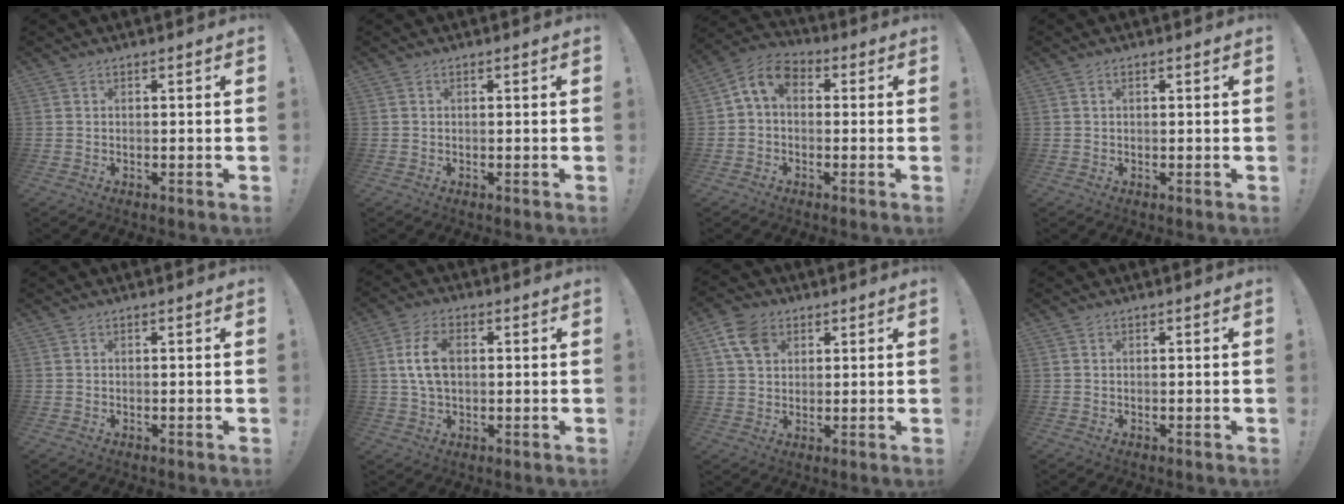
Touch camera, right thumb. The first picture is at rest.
{"total": 0.0}
{"total": 7.6, "force": [1.2, 5.2, 5.4], "torque": [-0.102, 0.008, 0.028]}
{"total": 0.8, "force": [0.3, 0.4, 0.6], "torque": [-0.003, 0.000, 0.004]}
{"total": 0.0}
{"total": 9.4, "force": [1.5, 5.8, 7.2], "torque": [-0.130, -0.003, 0.026]}
{"total": 8.9, "force": [3.9, 6.4, 4.6], "torque": [-0.082, -0.003, 0.080]}
{"total": 0.0}